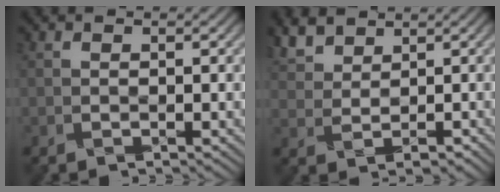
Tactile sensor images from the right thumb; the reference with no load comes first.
{"total": 3.9, "force": [3.0, 1.9, 1.7], "torque": [-0.048, 0.011, 0.065]}